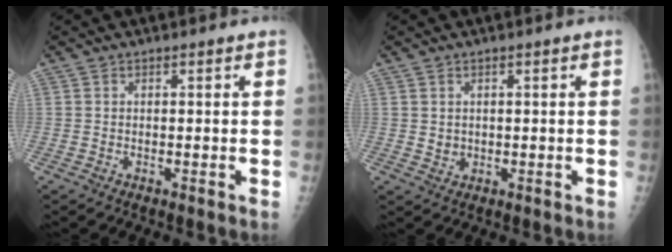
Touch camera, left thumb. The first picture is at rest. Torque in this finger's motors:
{"motor_torque": [-0.12, 0.08, 0.08, -0.03, 0.00]}